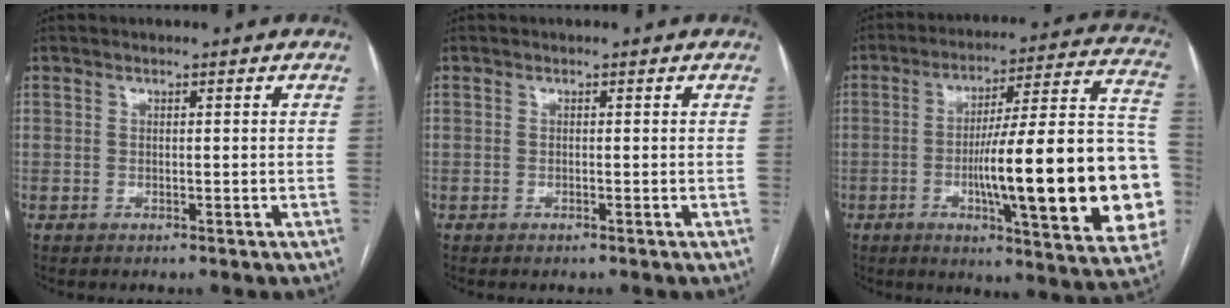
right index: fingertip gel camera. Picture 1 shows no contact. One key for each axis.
{"total": 0.0}
{"total": 27.4, "fx": -5.1, "fy": 3.2, "fz": 26.7, "tx": -0.300, "ty": 0.013, "tz": -0.070}